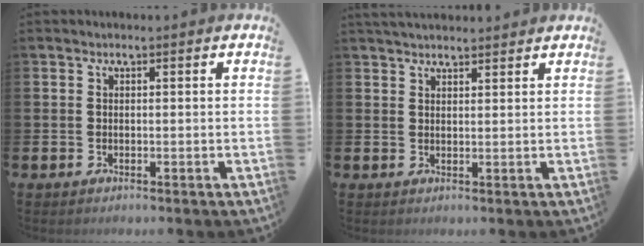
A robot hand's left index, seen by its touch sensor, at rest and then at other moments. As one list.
[{"total": 2.5, "force": [2.5, 0.5, 0.4], "torque": [-0.001, -0.011, 0.043]}]